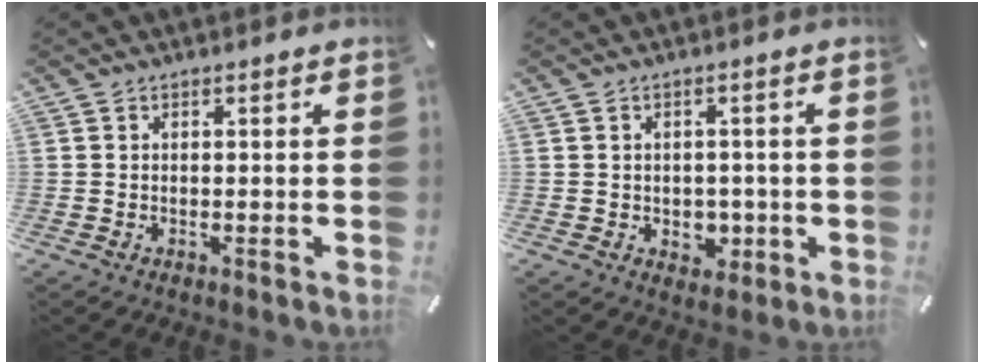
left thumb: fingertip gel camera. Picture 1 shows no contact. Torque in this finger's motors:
{"motor_torque": [-0.02, 0.01, 0.46, 0.15, 0.02]}